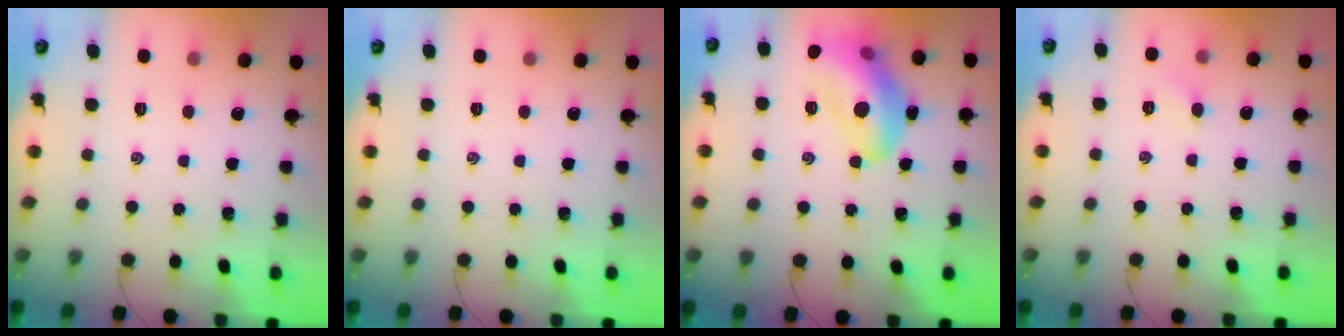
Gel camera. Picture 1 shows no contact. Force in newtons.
{"total": 0.0}
{"total": 16.4, "press": 16.2, "slide": 2.3}
{"total": 2.5, "press": 2.4, "slide": 0.7}